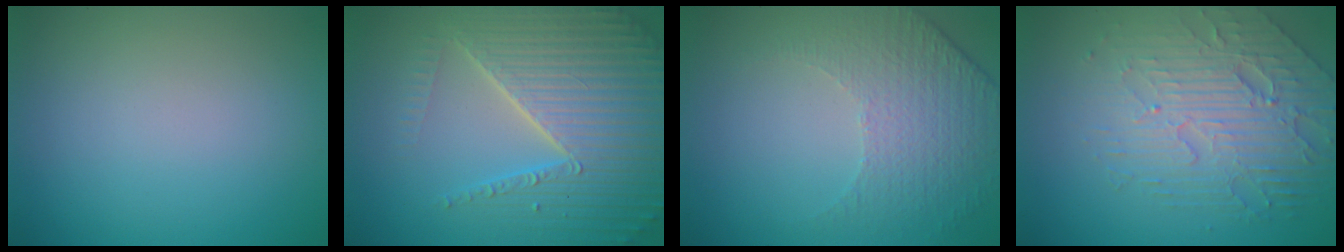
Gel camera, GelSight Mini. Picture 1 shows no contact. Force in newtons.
{"total": 7.1, "press": 6.9, "slide": 1.7}
{"total": 4.9, "press": 3.2, "slide": 3.6}
{"total": 5.9, "press": 4.5, "slide": 3.8}